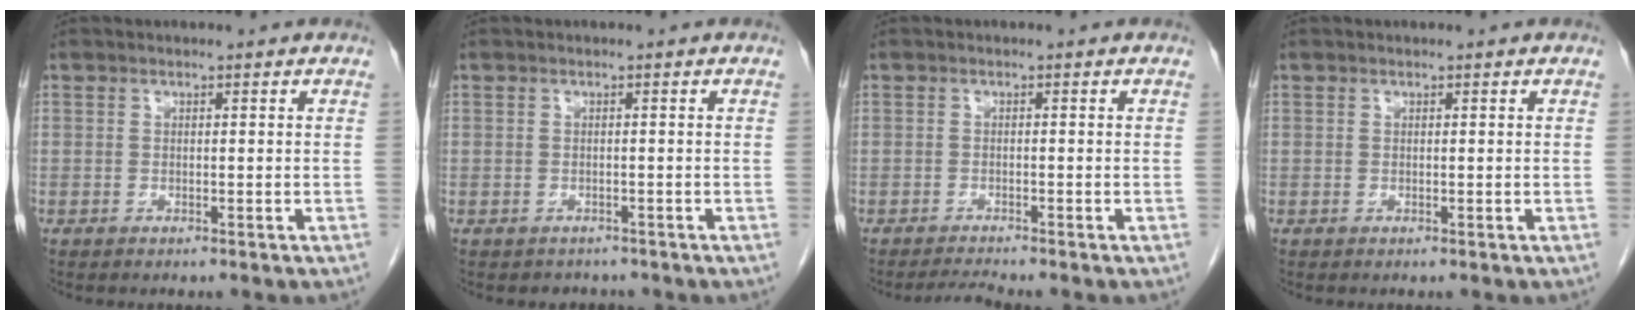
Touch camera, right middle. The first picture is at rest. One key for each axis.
{"total": 1.9, "fx": -1.6, "fy": 1.0, "fz": -0.3, "tx": -0.003, "ty": 0.000, "tz": -0.026}
{"total": 1.9, "fx": -1.8, "fy": -0.8, "fz": 0.1, "tx": -0.009, "ty": -0.014, "tz": -0.031}
{"total": 0.0}